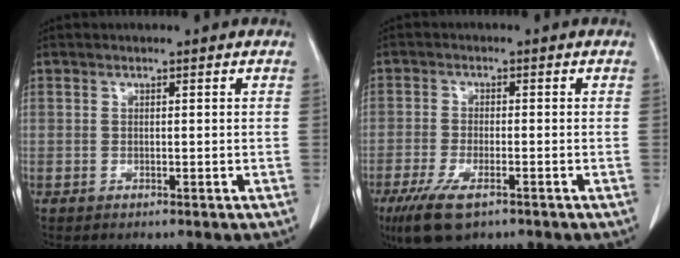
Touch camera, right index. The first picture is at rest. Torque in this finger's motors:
{"motor_torque": [0.74, -0.38, 0.22, 0.11]}